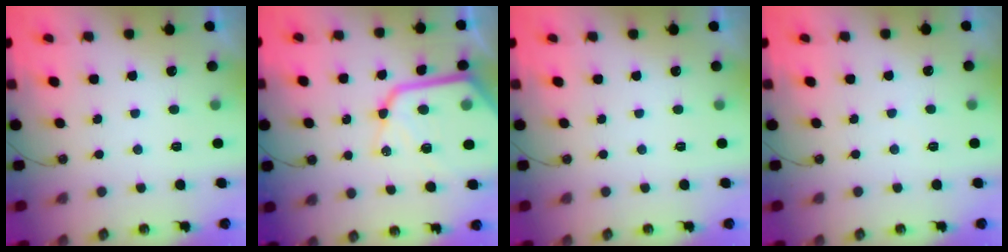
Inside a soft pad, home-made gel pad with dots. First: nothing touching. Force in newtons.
{"total": 20.7, "press": 20.6, "slide": 1.7}
{"total": 0.0}
{"total": 3.1, "press": 3.0, "slide": 0.5}